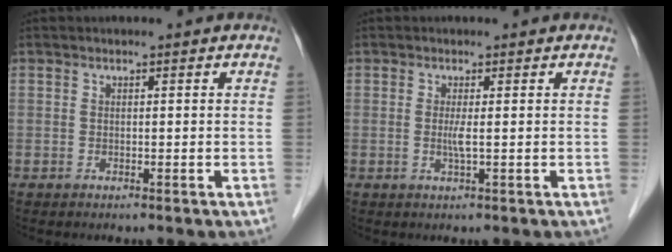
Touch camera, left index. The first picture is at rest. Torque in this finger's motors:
{"motor_torque": [0.10, 0.06, 0.10, 0.01]}